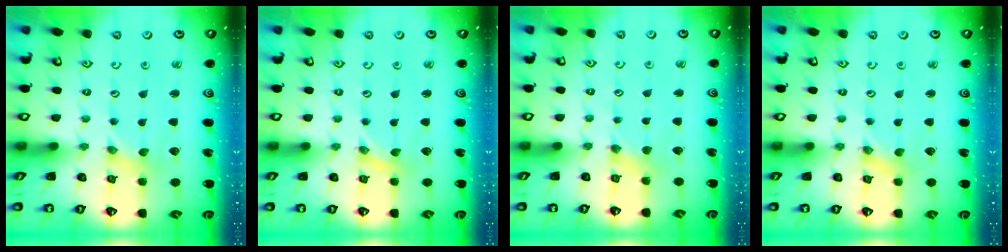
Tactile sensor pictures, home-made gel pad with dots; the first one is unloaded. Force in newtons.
{"total": 0.0}
{"total": 2.9, "press": 2.9, "slide": 0.6}
{"total": 0.0}